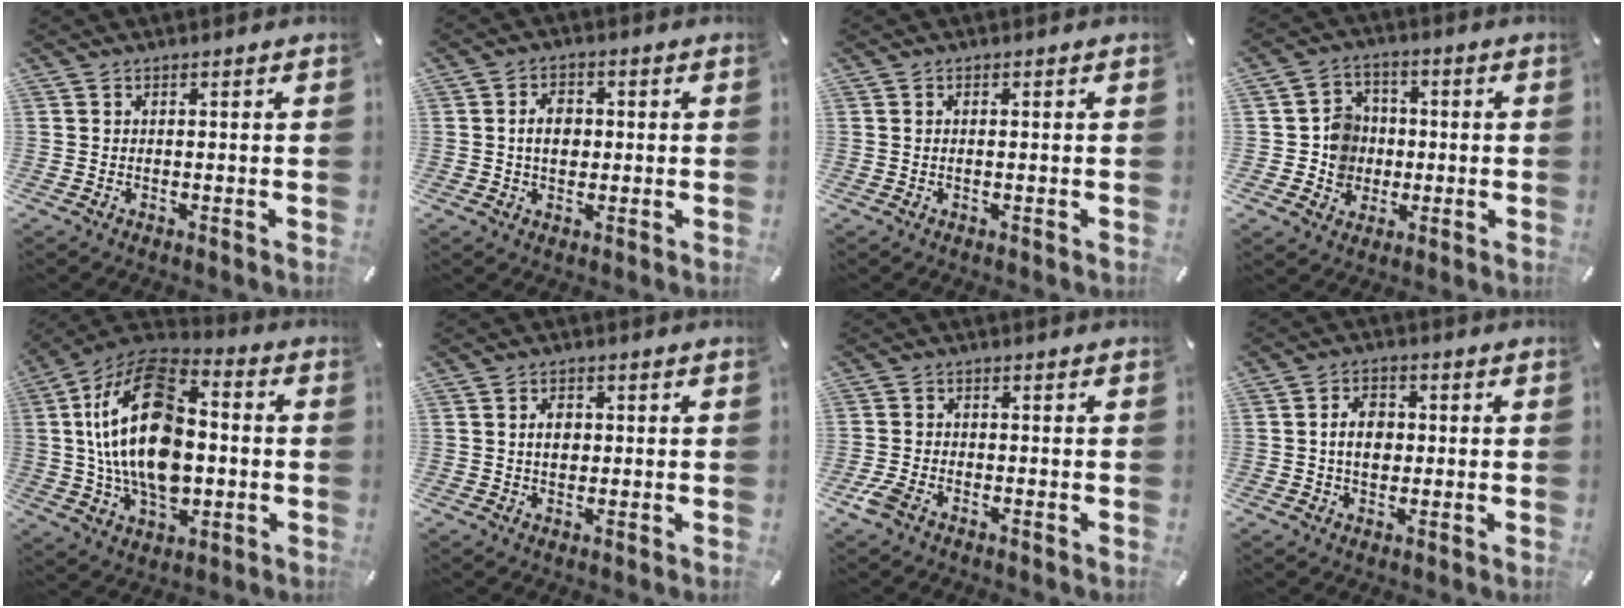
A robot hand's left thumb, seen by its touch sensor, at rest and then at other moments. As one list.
[{"total": 5.6, "force": [0.2, 4.1, 3.8], "torque": [-0.067, 0.001, -0.003]}, {"total": 0.7, "force": [0.0, 0.2, 0.6], "torque": [-0.014, -0.001, -0.001]}, {"total": 7.8, "force": [-0.6, 7.7, 1.4], "torque": [-0.028, 0.008, -0.003]}, {"total": 23.5, "force": [0.9, 14.9, 18.2], "torque": [-0.369, 0.000, 0.011]}, {"total": 3.9, "force": [0.3, 2.8, 2.7], "torque": [-0.040, 0.002, 0.001]}, {"total": 3.5, "force": [-2.2, 1.9, 2.0], "torque": [-0.059, 0.001, -0.048]}, {"total": 6.3, "force": [0.0, 4.6, 4.3], "torque": [-0.075, 0.004, -0.005]}]